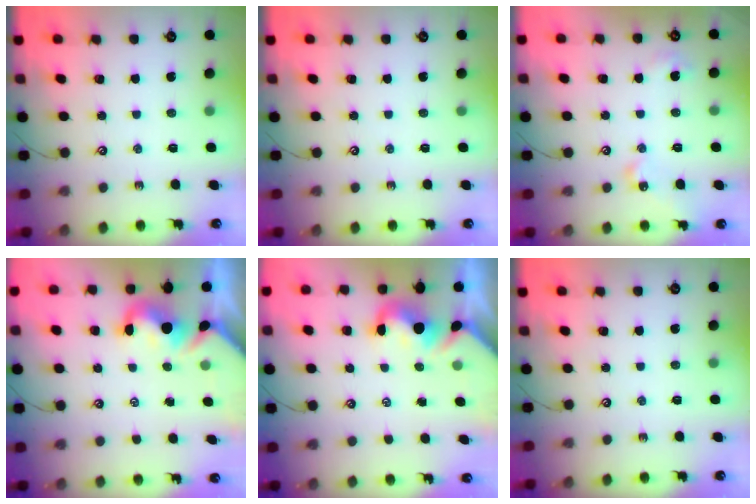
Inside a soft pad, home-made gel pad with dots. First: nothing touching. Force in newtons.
{"total": 0.0}
{"total": 7.0, "press": 7.0, "slide": 0.1}
{"total": 2.3, "press": 2.2, "slide": 0.8}
{"total": 1.4, "press": 1.2, "slide": 0.7}
{"total": 0.0}